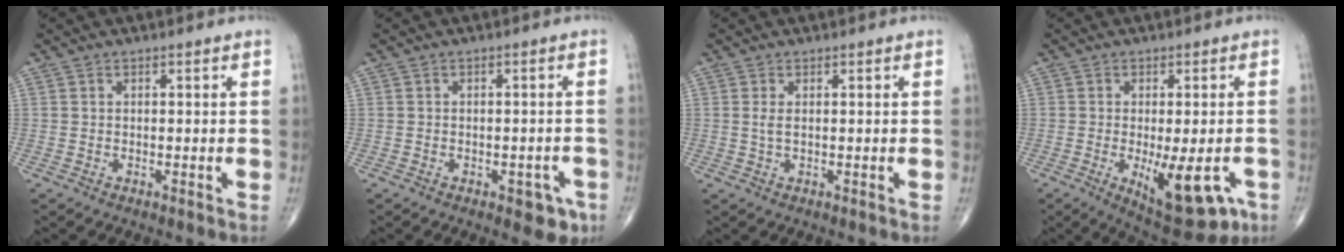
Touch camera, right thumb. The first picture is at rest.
{"total": 4.7, "force": [-2.4, 2.5, 3.2], "torque": [-0.016, 0.010, -0.027]}
{"total": 1.1, "force": [0.2, 0.4, 1.0], "torque": [-0.026, 0.001, 0.006]}
{"total": 13.4, "force": [-4.6, 5.3, 11.4], "torque": [-0.144, -0.007, -0.050]}